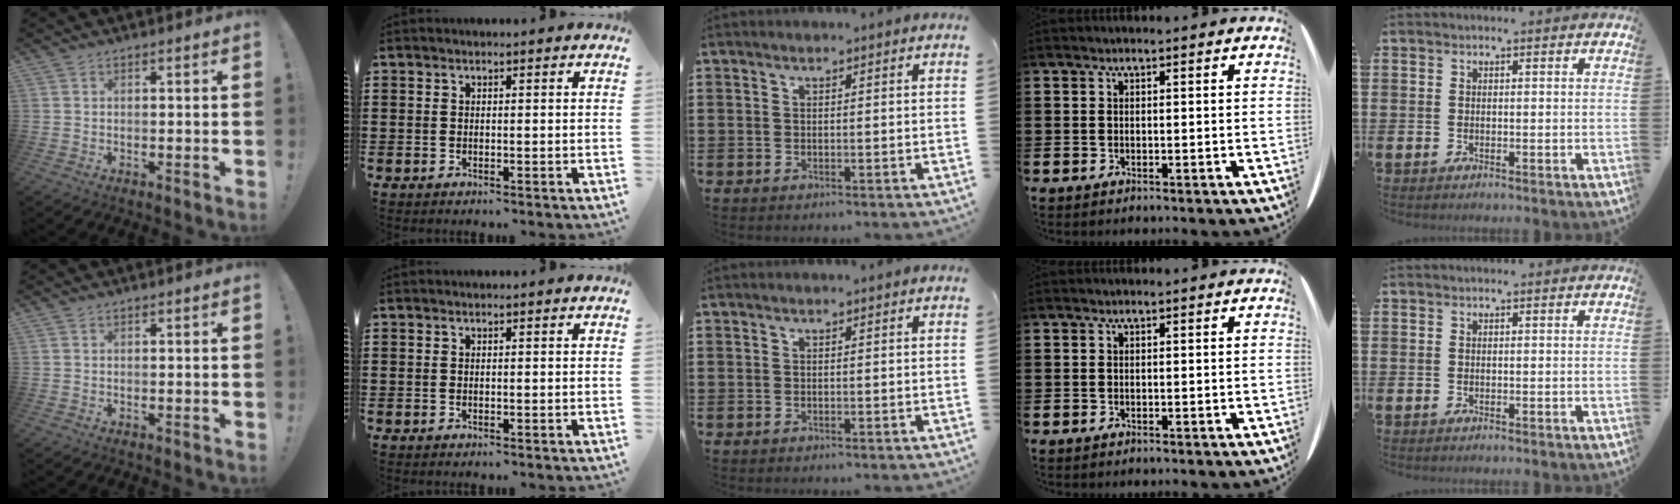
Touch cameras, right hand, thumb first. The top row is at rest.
{}